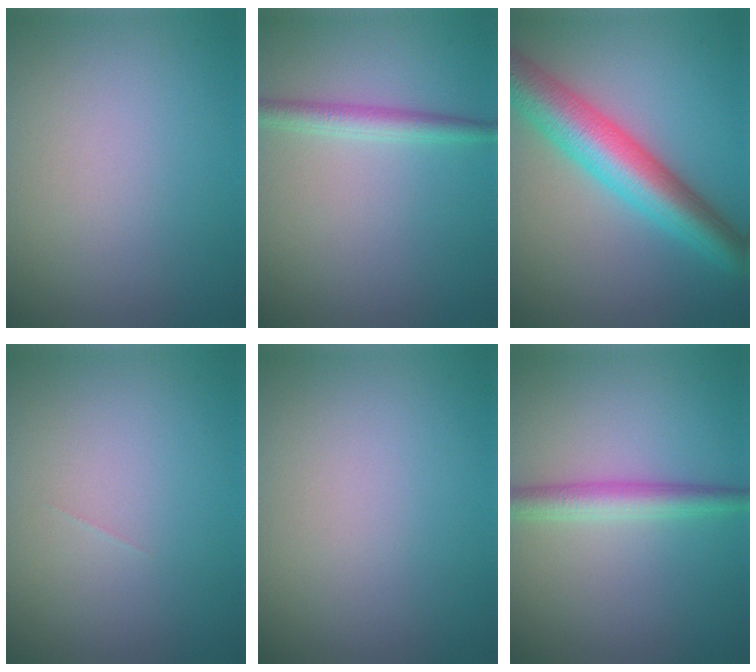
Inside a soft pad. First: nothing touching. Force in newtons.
{"total": 2.2, "press": 2.2, "slide": 0.1}
{"total": 7.8, "press": 7.8, "slide": 0.2}
{"total": 0.0}
{"total": 0.0}
{"total": 3.0, "press": 3.0, "slide": 0.1}